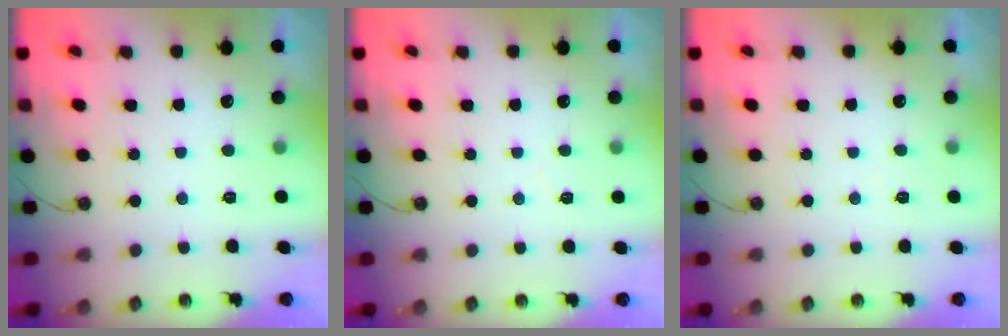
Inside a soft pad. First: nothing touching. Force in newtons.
{"total": 2.6, "press": 2.6, "slide": 0.4}
{"total": 2.7, "press": 2.7, "slide": 0.5}